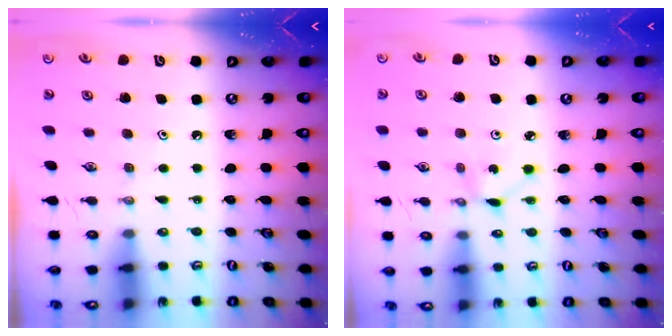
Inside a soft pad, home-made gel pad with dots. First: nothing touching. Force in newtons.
{"total": 1.8, "press": 1.7, "slide": 0.3}